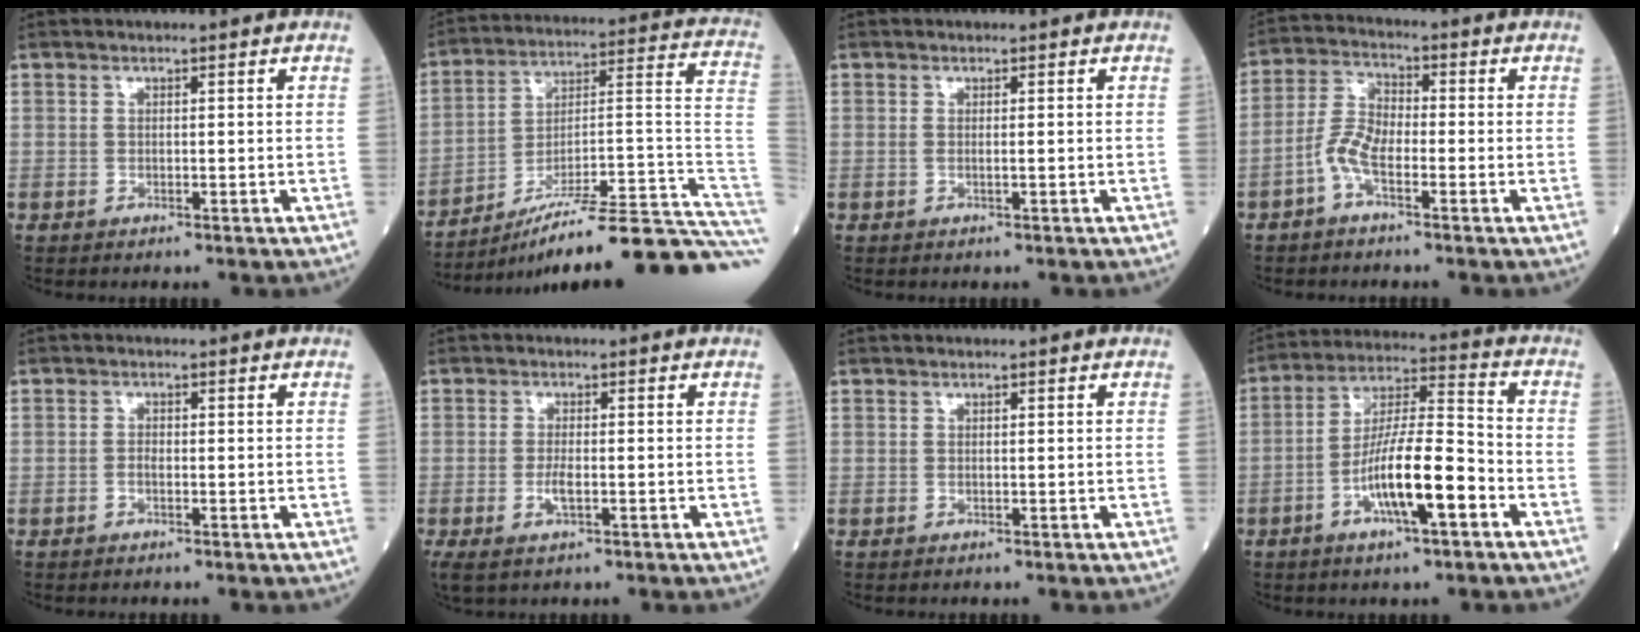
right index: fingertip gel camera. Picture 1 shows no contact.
{"total": 25.9, "force": [-20.2, 0.9, 16.2], "torque": [-0.134, 0.028, -0.300]}
{"total": 0.6, "force": [0.0, 0.1, 0.6], "torque": [-0.016, -0.002, 0.001]}
{"total": 5.4, "force": [-2.5, 2.0, 4.4], "torque": [-0.096, 0.010, -0.056]}
{"total": 0.8, "force": [-0.4, 0.4, 0.6], "torque": [-0.011, 0.002, -0.007]}
{"total": 3.3, "force": [-1.0, 0.9, 3.0], "torque": [-0.070, -0.006, -0.016]}
{"total": 0.0}
{"total": 12.5, "force": [-4.7, 1.9, 11.4], "torque": [-0.210, 0.003, -0.084]}